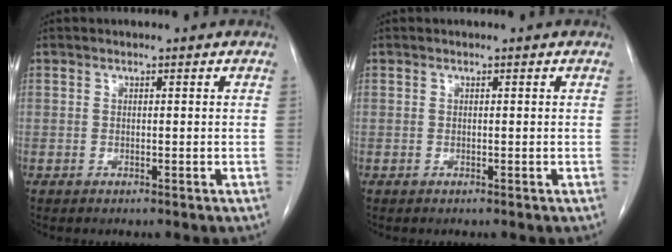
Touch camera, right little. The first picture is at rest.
{"total": 0.0}